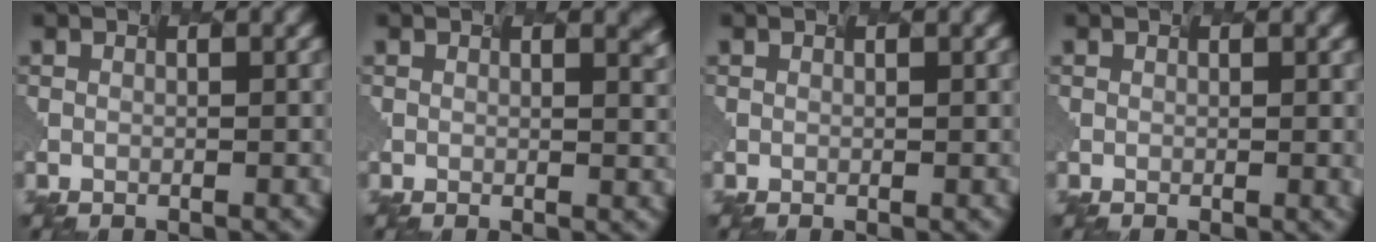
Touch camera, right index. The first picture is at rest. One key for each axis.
{"total": 1.4, "fx": 1.0, "fy": 0.5, "fz": 0.8, "tx": 0.004, "ty": -0.001, "tz": 0.012}
{"total": 0.0}
{"total": 1.0, "fx": 0.1, "fy": 0.2, "fz": 0.9, "tx": -0.007, "ty": -0.003, "tz": 0.005}